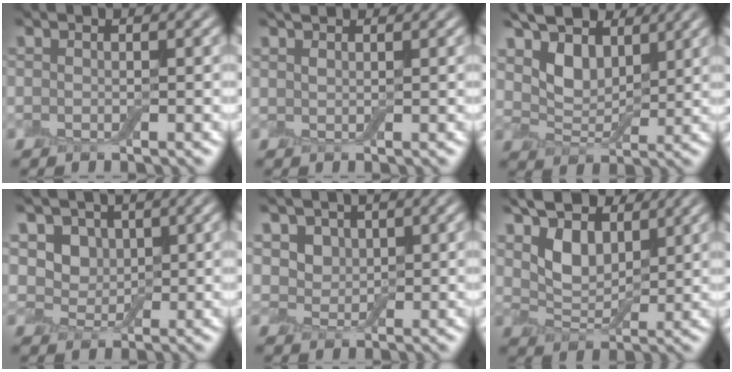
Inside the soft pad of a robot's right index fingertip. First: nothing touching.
{"total": 1.5, "force": [1.2, 0.6, 0.5], "torque": [-0.014, 0.005, 0.023]}
{"total": 5.7, "force": [3.4, 3.4, 3.1], "torque": [-0.072, -0.001, 0.049]}
{"total": 3.9, "force": [1.6, 3.1, 1.8], "torque": [-0.037, -0.010, 0.028]}
{"total": 3.7, "force": [1.9, 2.8, 1.6], "torque": [-0.045, -0.003, 0.035]}
{"total": 5.7, "force": [3.1, 3.4, 3.3], "torque": [-0.078, -0.001, 0.048]}